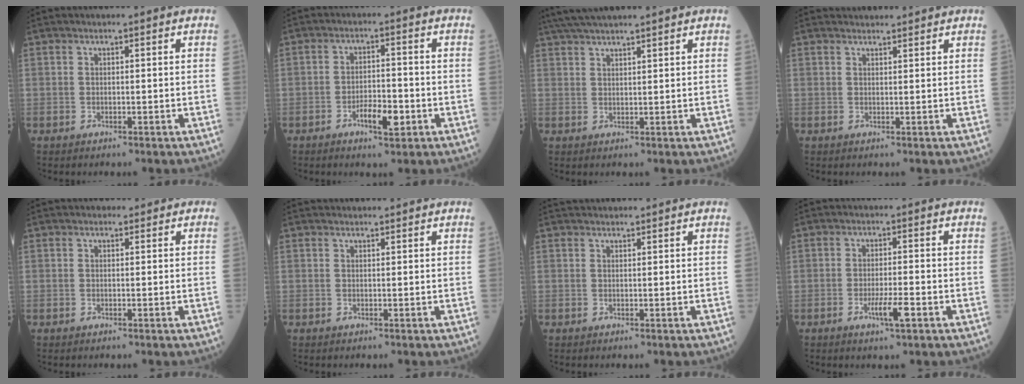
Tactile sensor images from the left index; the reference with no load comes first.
{"total": 4.8, "force": [-2.2, 1.5, 4.0], "torque": [-0.070, 0.002, -0.035]}
{"total": 9.2, "force": [8.0, -0.1, 4.4], "torque": [-0.077, 0.038, 0.126]}
{"total": 3.5, "force": [3.5, 0.5, 0.5], "torque": [-0.008, 0.025, 0.048]}
{"total": 0.6, "force": [0.3, 0.5, 0.1], "torque": [0.000, 0.001, 0.001]}
{"total": 2.6, "force": [2.6, 0.3, 0.4], "torque": [-0.006, 0.023, 0.034]}
{"total": 2.8, "force": [2.7, 0.4, 0.7], "torque": [-0.011, 0.032, 0.042]}
{"total": 3.8, "force": [-1.7, 0.2, 3.4], "torque": [-0.065, -0.005, -0.029]}